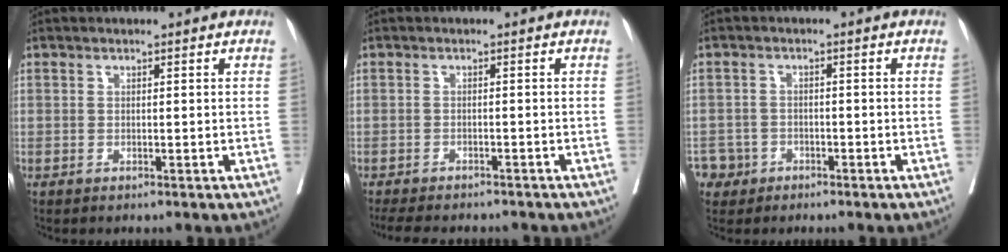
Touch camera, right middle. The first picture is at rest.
{"total": 9.9, "force": [-8.8, 2.5, 3.8], "torque": [-0.064, -0.011, -0.118]}
{"total": 3.3, "force": [-2.0, 2.7, -0.4], "torque": [0.006, 0.011, -0.038]}